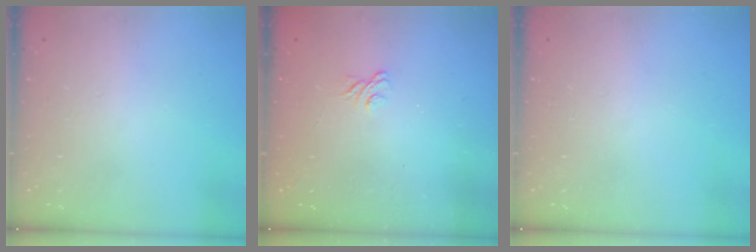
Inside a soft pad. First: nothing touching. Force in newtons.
{"total": 1.9, "press": 1.5, "slide": 1.1}
{"total": 0.0}